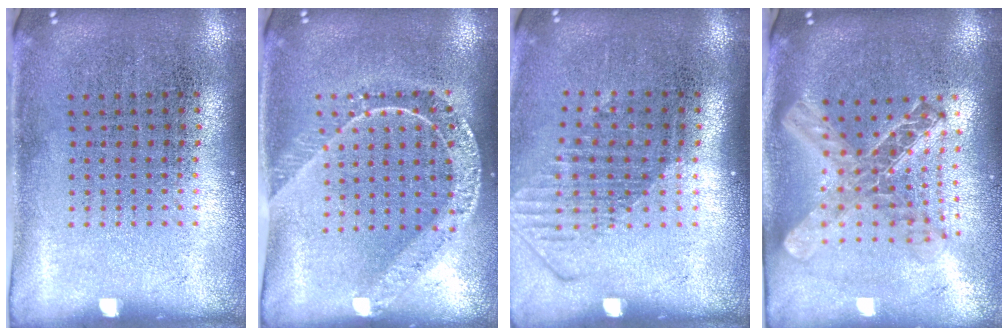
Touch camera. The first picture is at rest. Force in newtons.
{"total": 1.7, "press": 1.5, "slide": 0.8}
{"total": 1.5, "press": 1.2, "slide": 1.0}
{"total": 2.1, "press": 1.7, "slide": 1.3}